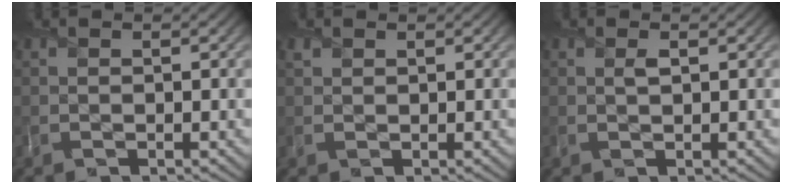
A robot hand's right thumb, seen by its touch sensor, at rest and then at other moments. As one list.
[{"total": 0.7, "force": [0.5, 0.4, 0.0], "torque": [-0.003, -0.001, 0.012]}, {"total": 0.6, "force": [0.3, 0.2, 0.4], "torque": [-0.009, 0.000, 0.005]}]